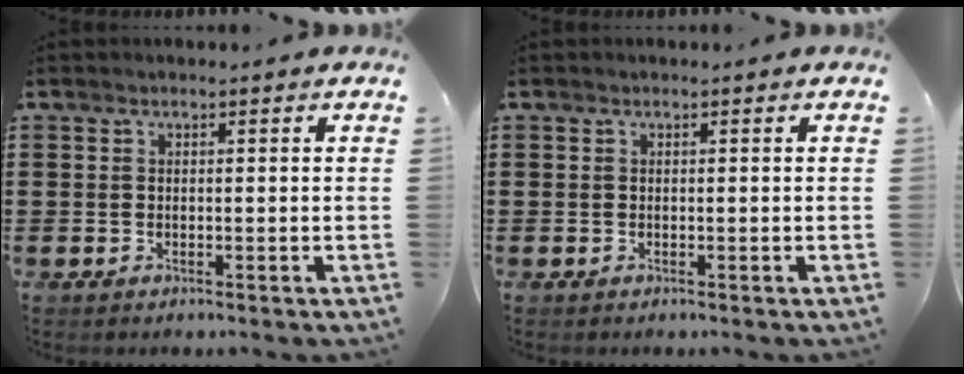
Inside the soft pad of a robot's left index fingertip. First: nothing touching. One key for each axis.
{"total": 0.0}